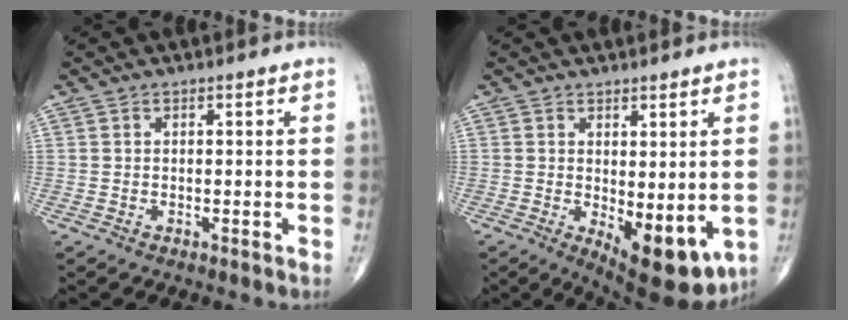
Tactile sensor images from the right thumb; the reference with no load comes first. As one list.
[{"total": 11.0, "force": [-1.9, 4.6, 9.8], "torque": [-0.115, -0.025, -0.010]}]